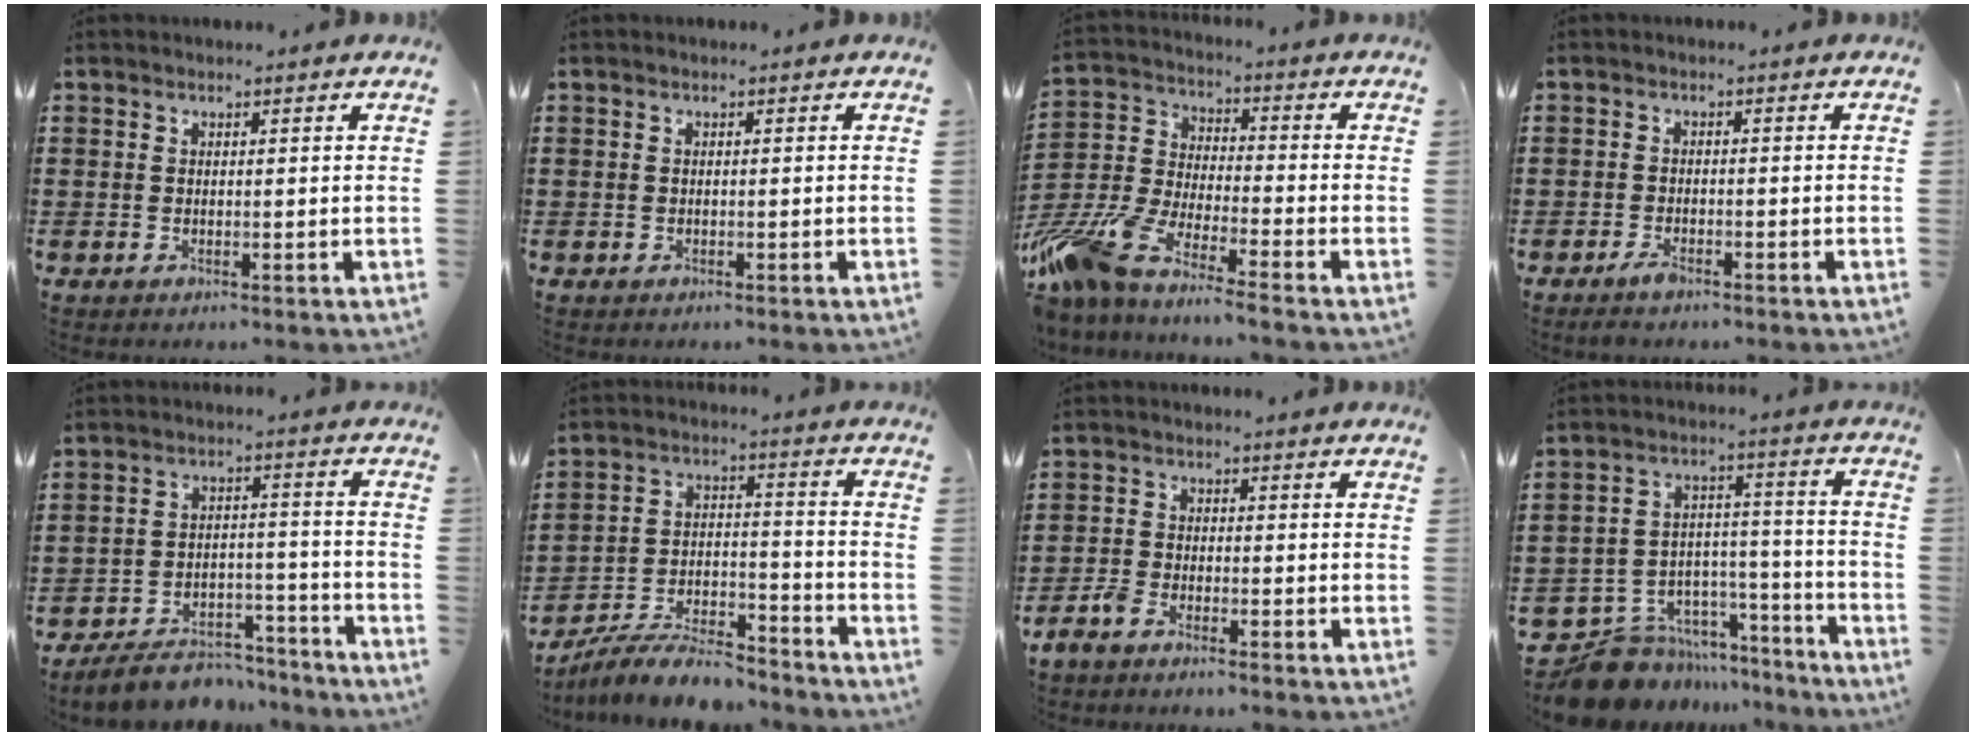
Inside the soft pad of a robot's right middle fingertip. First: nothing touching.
{"total": 0.0}
{"total": 8.9, "force": [-8.1, 0.0, 3.6], "torque": [-0.113, -0.014, -0.171]}
{"total": 2.0, "force": [-1.5, 0.6, 1.2], "torque": [-0.030, -0.003, -0.031]}
{"total": 6.8, "force": [-6.4, 1.8, 1.5], "torque": [-0.024, 0.019, -0.122]}
{"total": 8.9, "force": [-8.1, 1.5, 3.2], "torque": [-0.047, 0.021, -0.152]}
{"total": 3.0, "force": [-2.8, 0.7, 0.9], "torque": [-0.033, 0.001, -0.060]}
{"total": 9.0, "force": [-8.0, 4.1, 1.0], "torque": [-0.029, 0.018, -0.149]}